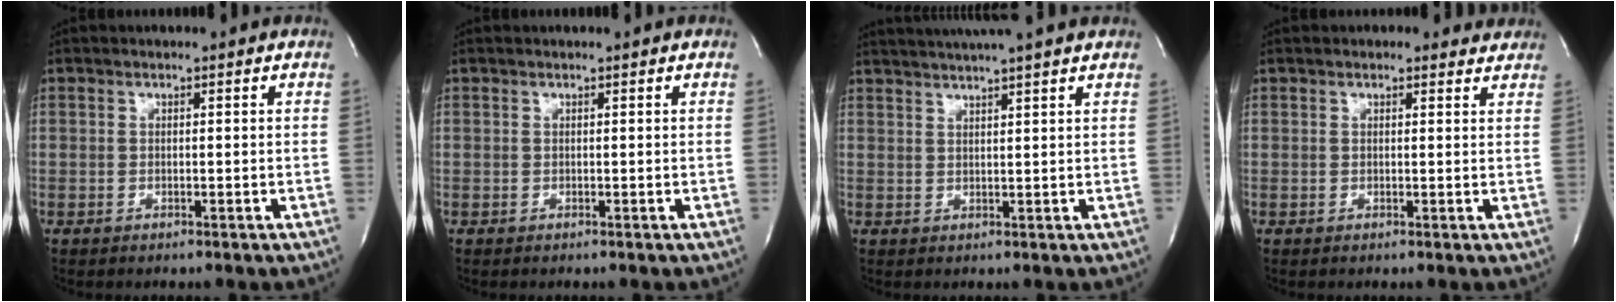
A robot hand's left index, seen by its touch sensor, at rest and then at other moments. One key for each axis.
{"total": 0.7, "fx": 0.7, "fy": 0.0, "fz": 0.2, "tx": -0.002, "ty": 0.005, "tz": 0.007}
{"total": 10.7, "fx": 9.4, "fy": -0.4, "fz": 5.2, "tx": -0.088, "ty": 0.029, "tz": 0.125}
{"total": 2.8, "fx": 2.6, "fy": 1.1, "fz": 0.1, "tx": 0.003, "ty": -0.003, "tz": 0.015}